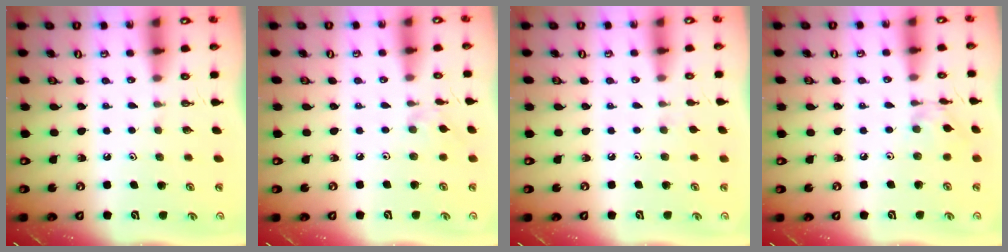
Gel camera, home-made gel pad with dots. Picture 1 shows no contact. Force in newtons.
{"total": 1.2, "press": 1.2, "slide": 0.3}
{"total": 3.1, "press": 3.1, "slide": 0.6}
{"total": 2.7, "press": 2.7, "slide": 0.2}